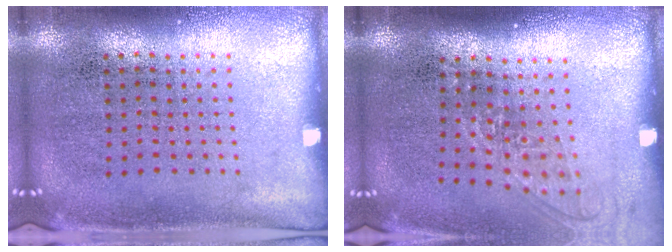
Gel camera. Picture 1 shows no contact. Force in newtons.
{"total": 1.3, "press": 1.0, "slide": 0.8}